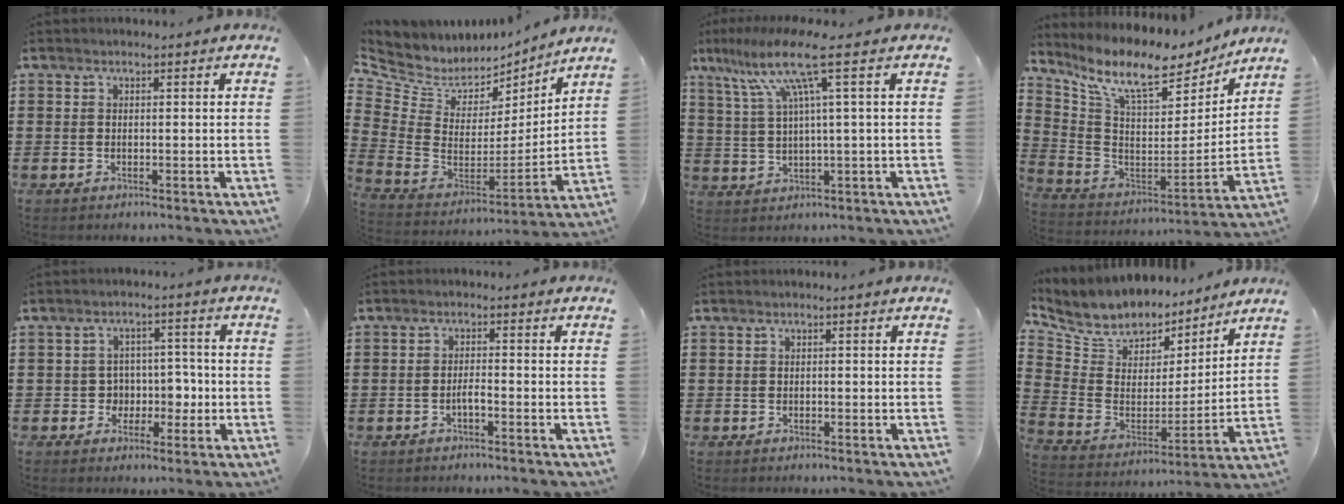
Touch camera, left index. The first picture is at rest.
{"total": 6.2, "force": [4.8, 3.8, 1.3], "torque": [-0.072, -0.046, 0.083]}
{"total": 11.0, "force": [4.7, 0.5, 9.9], "torque": [-0.220, -0.009, 0.071]}
{"total": 10.1, "force": [7.7, 2.8, 5.8], "torque": [-0.140, -0.054, 0.130]}
{"total": 5.0, "force": [-0.5, 4.6, 1.8], "torque": [-0.035, 0.002, -0.015]}
{"total": 1.7, "force": [-0.9, 0.3, 1.4], "torque": [-0.028, 0.002, -0.016]}
{"total": 0.0}
{"total": 7.7, "force": [6.6, 3.9, 1.0], "torque": [-0.067, -0.045, 0.121]}